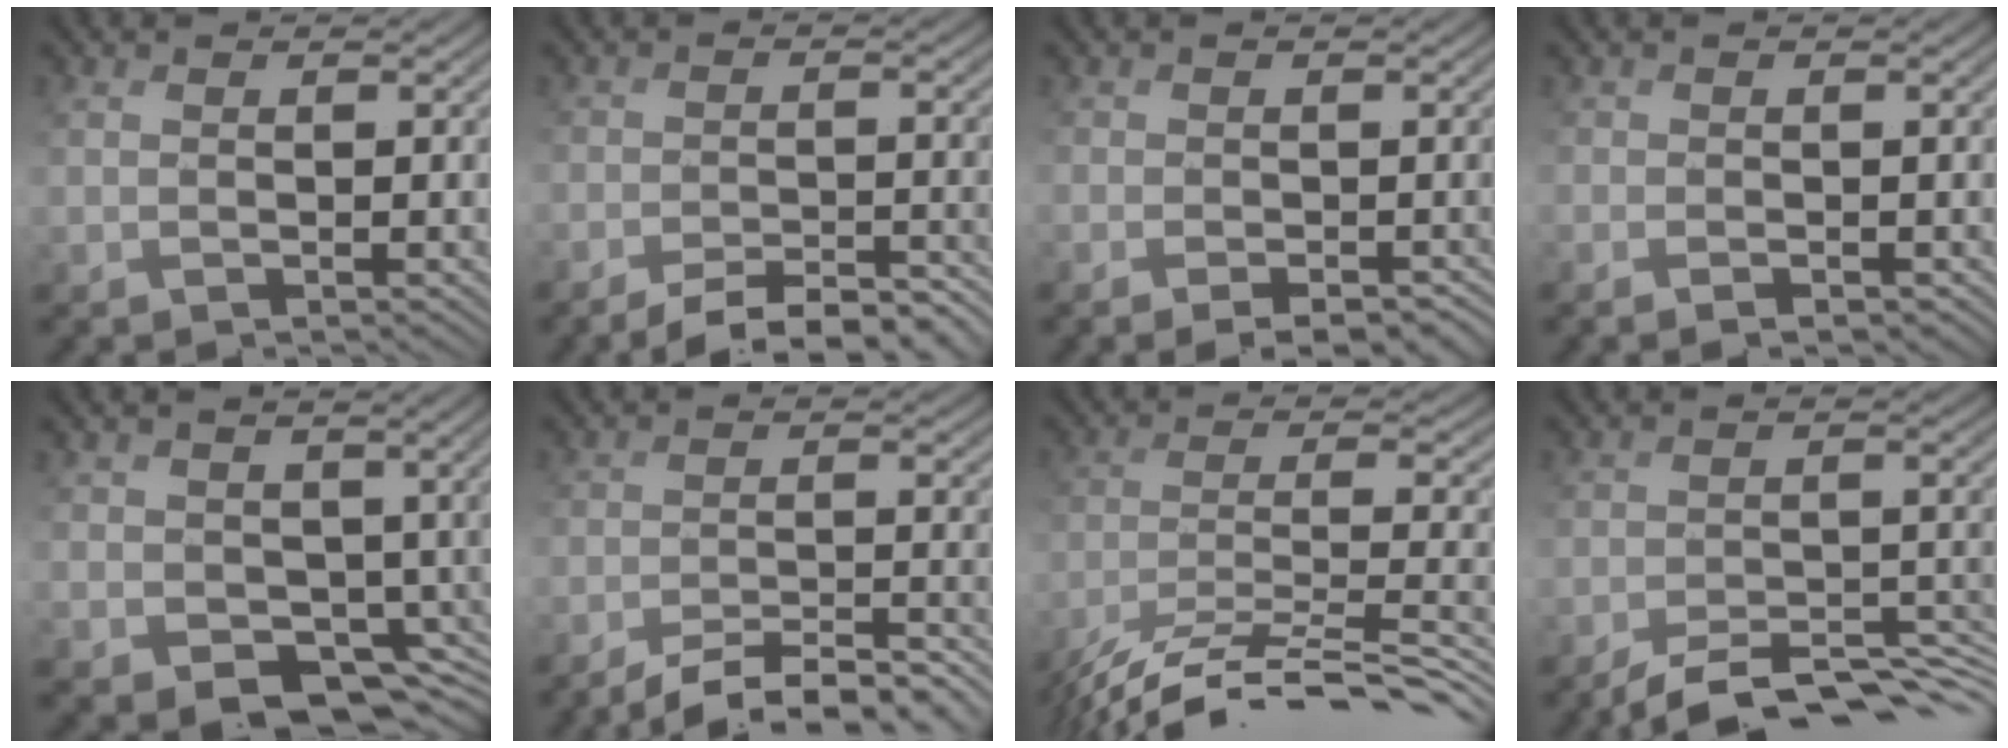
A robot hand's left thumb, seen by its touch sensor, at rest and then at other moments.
{"total": 5.8, "force": [-5.3, 1.1, 2.1], "torque": [-0.025, -0.004, -0.083]}
{"total": 2.9, "force": [-2.0, 1.5, 1.5], "torque": [-0.015, -0.010, -0.030]}
{"total": 0.7, "force": [-0.6, 0.2, -0.3], "torque": [0.009, -0.003, -0.011]}
{"total": 7.2, "force": [-1.2, 6.1, 3.6], "torque": [-0.084, -0.035, -0.020]}
{"total": 6.6, "force": [-6.1, 0.9, 2.3], "torque": [-0.029, -0.001, -0.101]}
{"total": 14.9, "force": [-12.7, 1.8, 7.4], "torque": [-0.105, -0.001, -0.218]}
{"total": 7.1, "force": [-6.6, 1.5, 2.2], "torque": [-0.028, -0.009, -0.106]}